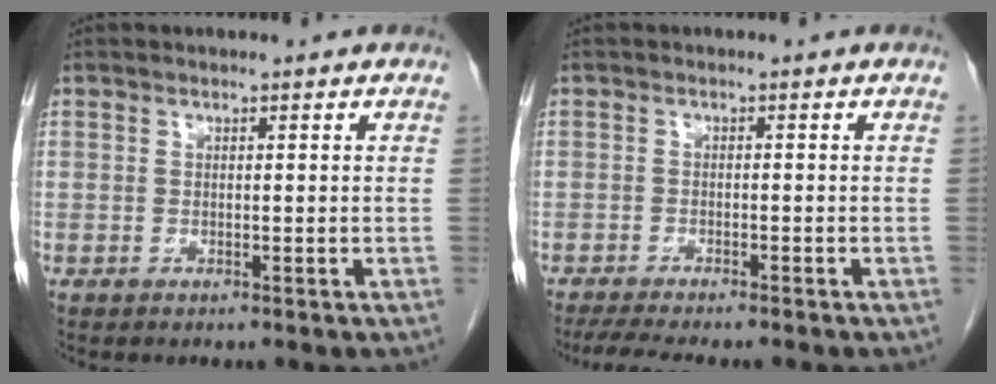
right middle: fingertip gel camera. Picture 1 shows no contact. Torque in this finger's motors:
{"motor_torque": [0.35, -0.26, 0.05, 0.03]}